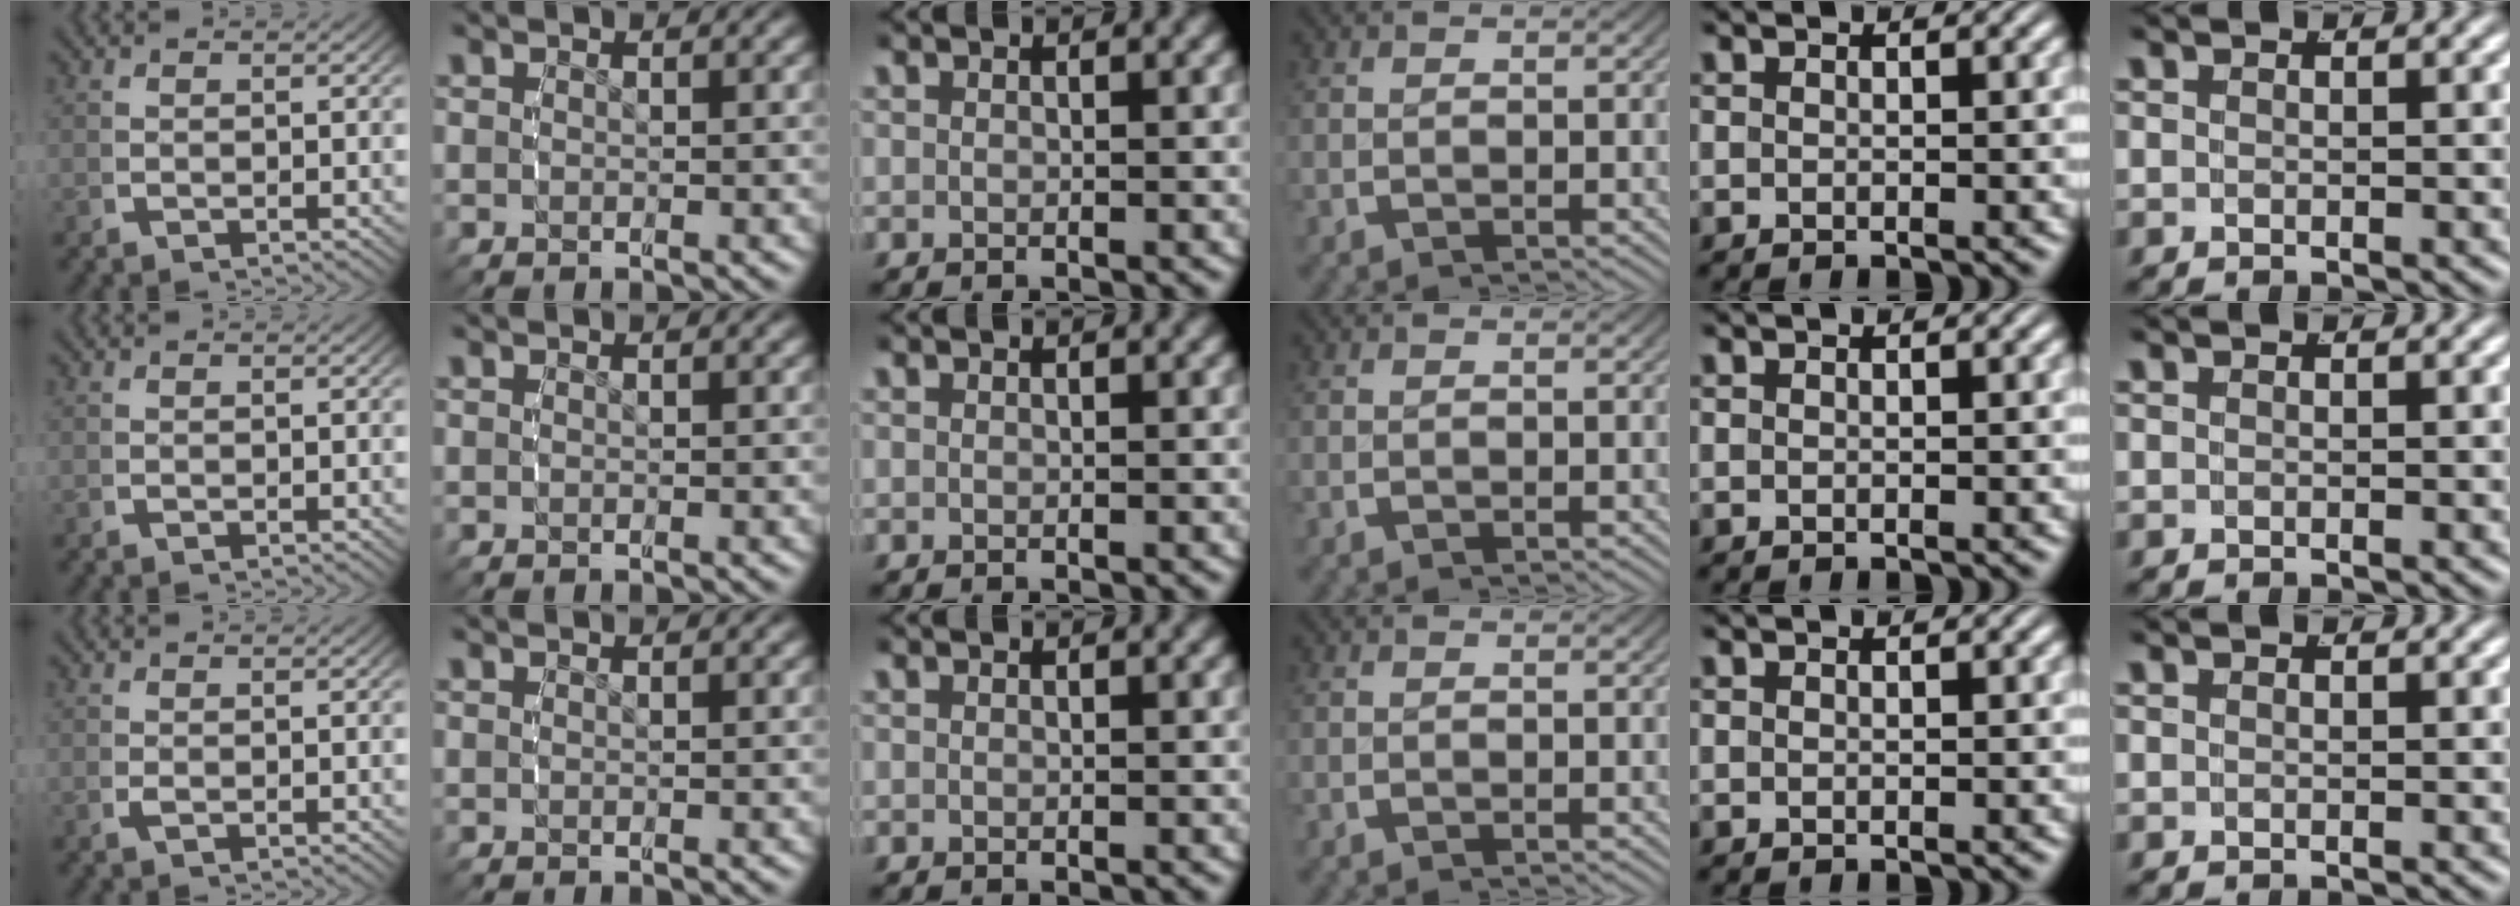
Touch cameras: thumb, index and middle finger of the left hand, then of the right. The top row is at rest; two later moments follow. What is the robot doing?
{"motion": "grasp_and_lifting", "object": "ethernet cable"}